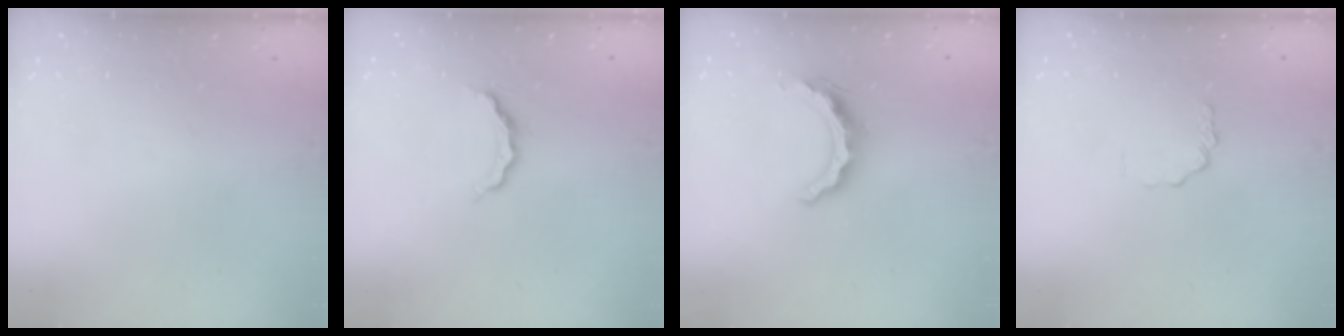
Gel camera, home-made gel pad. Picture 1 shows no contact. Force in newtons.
{"total": 5.4, "press": 5.3, "slide": 0.7}
{"total": 10.0, "press": 9.9, "slide": 1.4}
{"total": 1.8, "press": 1.8, "slide": 0.3}